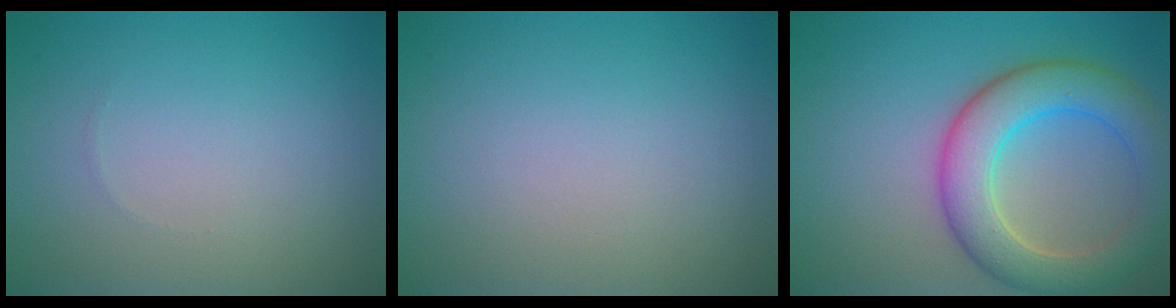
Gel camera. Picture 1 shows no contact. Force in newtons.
{"total": 0.0}
{"total": 7.0, "press": 7.0, "slide": 0.5}